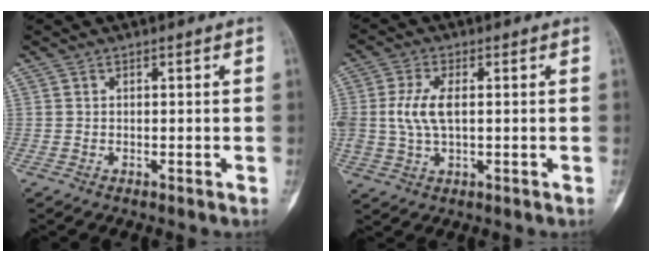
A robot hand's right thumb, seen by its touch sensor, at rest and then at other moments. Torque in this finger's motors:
{"motor_torque": [-0.13, 0.45, 0.90, -0.23, 0.32]}